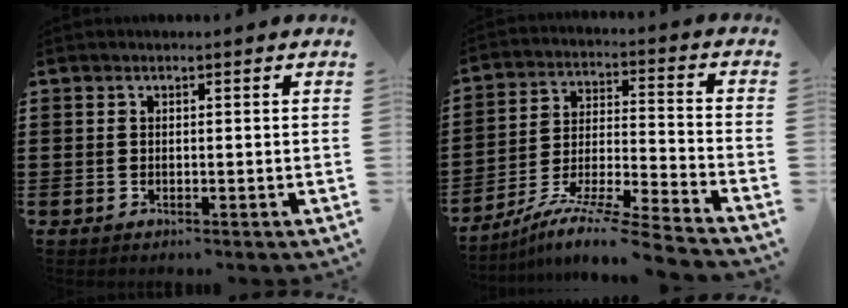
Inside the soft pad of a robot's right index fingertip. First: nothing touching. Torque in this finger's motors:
{"motor_torque": [0.42, 0.58, -0.82, -0.07]}